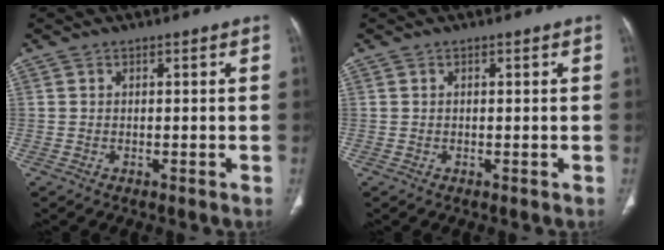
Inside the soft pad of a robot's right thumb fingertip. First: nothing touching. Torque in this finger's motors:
{"motor_torque": [-0.16, 0.02, 0.26, -0.17, -0.05]}